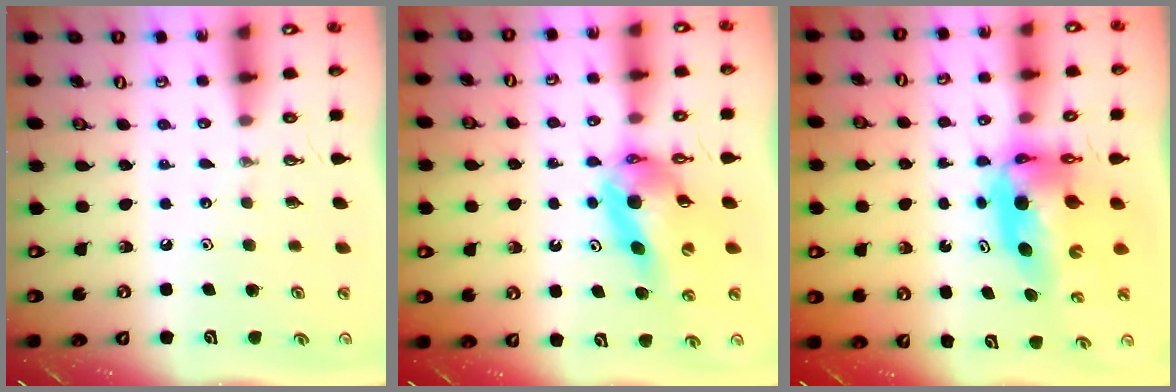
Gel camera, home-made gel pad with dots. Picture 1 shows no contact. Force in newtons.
{"total": 11.7, "press": 11.6, "slide": 1.4}
{"total": 8.0, "press": 8.0, "slide": 0.7}